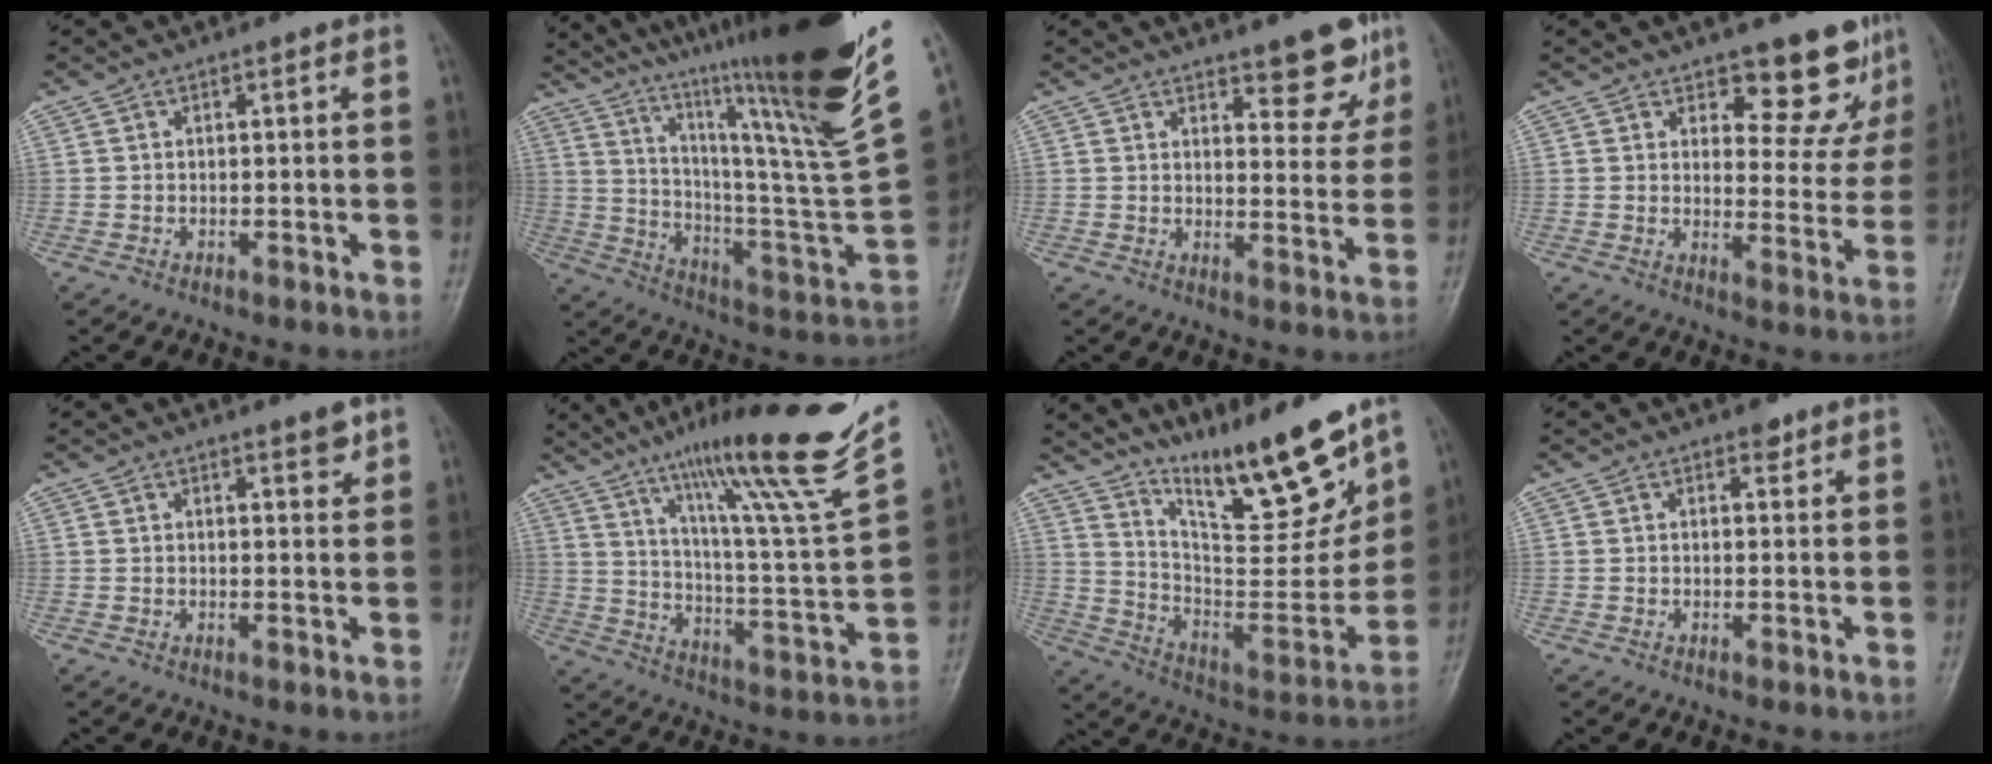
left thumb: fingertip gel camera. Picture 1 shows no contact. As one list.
[{"total": 36.1, "force": [21.9, 4.9, 28.3], "torque": [-0.368, -0.084, 0.343]}, {"total": 7.7, "force": [5.4, 2.8, 4.6], "torque": [-0.025, -0.037, 0.073]}, {"total": 10.7, "force": [8.9, 4.4, 4.0], "torque": [-0.004, -0.074, 0.108]}, {"total": 2.4, "force": [1.8, 0.7, 1.4], "torque": [-0.010, -0.013, 0.025]}, {"total": 25.3, "force": [17.4, 1.0, 18.3], "torque": [-0.260, -0.081, 0.279]}, {"total": 19.2, "force": [14.7, 3.4, 11.9], "torque": [-0.139, -0.104, 0.258]}, {"total": 1.7, "force": [1.2, 0.9, 0.6], "torque": [0.005, -0.007, 0.014]}]